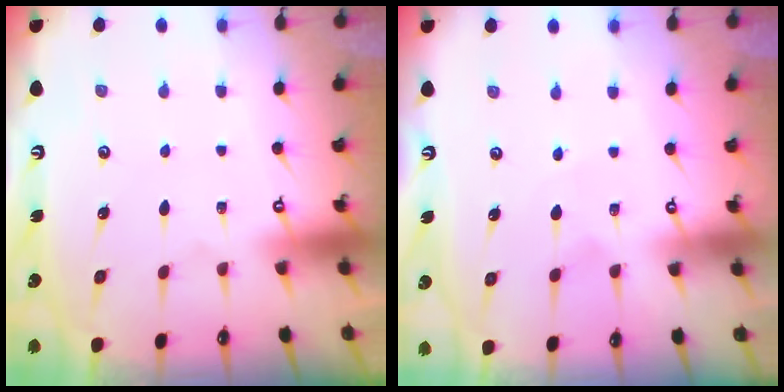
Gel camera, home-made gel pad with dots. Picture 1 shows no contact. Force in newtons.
{"total": 3.2, "press": 3.2, "slide": 0.2}